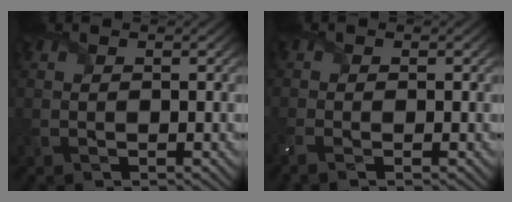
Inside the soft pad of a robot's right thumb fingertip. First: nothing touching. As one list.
[{"total": 2.3, "force": [-1.2, 0.9, 1.7], "torque": [-0.048, -0.005, -0.029]}]